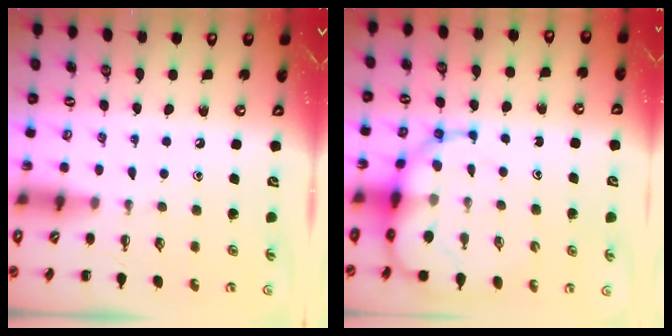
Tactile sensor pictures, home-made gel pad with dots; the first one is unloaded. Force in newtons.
{"total": 12.2, "press": 11.8, "slide": 3.3}